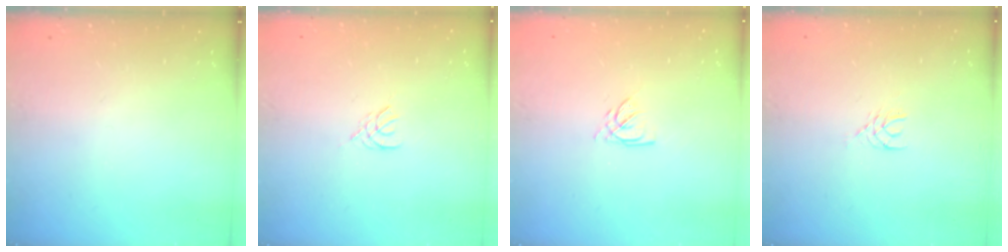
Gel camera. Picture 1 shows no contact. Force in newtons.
{"total": 2.1, "press": 2.0, "slide": 0.4}
{"total": 2.5, "press": 2.5, "slide": 0.3}
{"total": 3.1, "press": 3.0, "slide": 0.4}